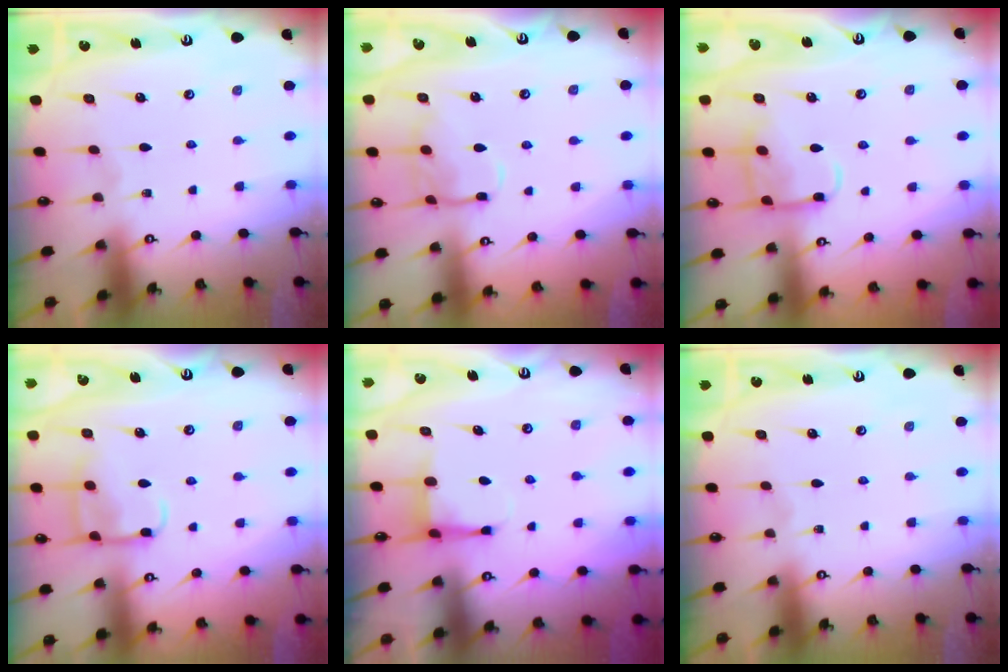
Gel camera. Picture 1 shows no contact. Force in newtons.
{"total": 11.1, "press": 11.1, "slide": 0.9}
{"total": 11.2, "press": 11.1, "slide": 1.2}
{"total": 10.6, "press": 10.5, "slide": 1.1}
{"total": 4.3, "press": 4.2, "slide": 0.7}
{"total": 0.0}